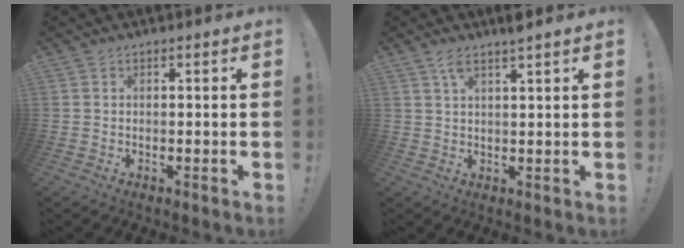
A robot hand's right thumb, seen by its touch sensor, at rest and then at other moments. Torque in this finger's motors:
{"motor_torque": [-0.13, 0.13, 0.01, 0.01, 0.00]}